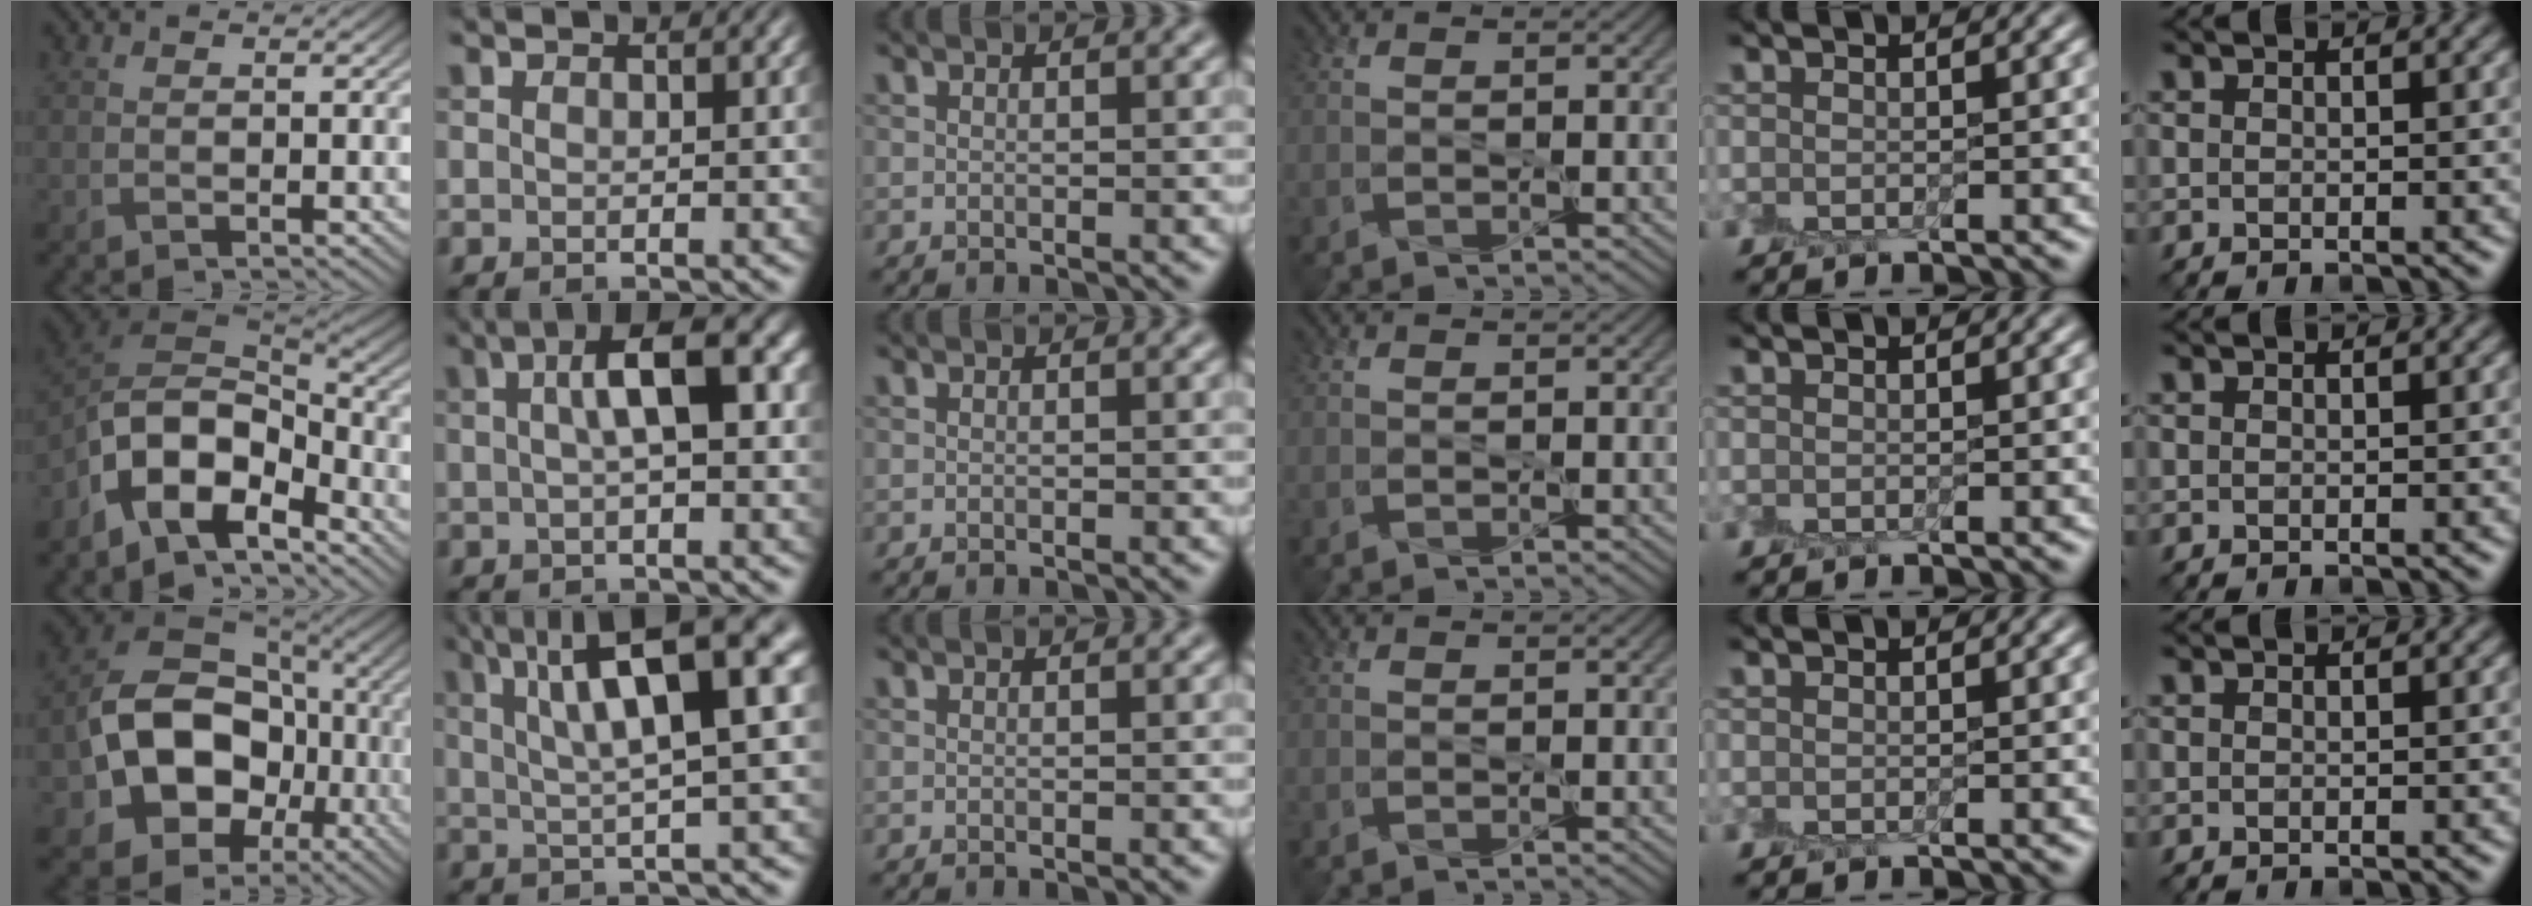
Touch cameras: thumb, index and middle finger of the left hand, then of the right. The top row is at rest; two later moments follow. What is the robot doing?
{"motion": "peel", "object": "postage stamp"}